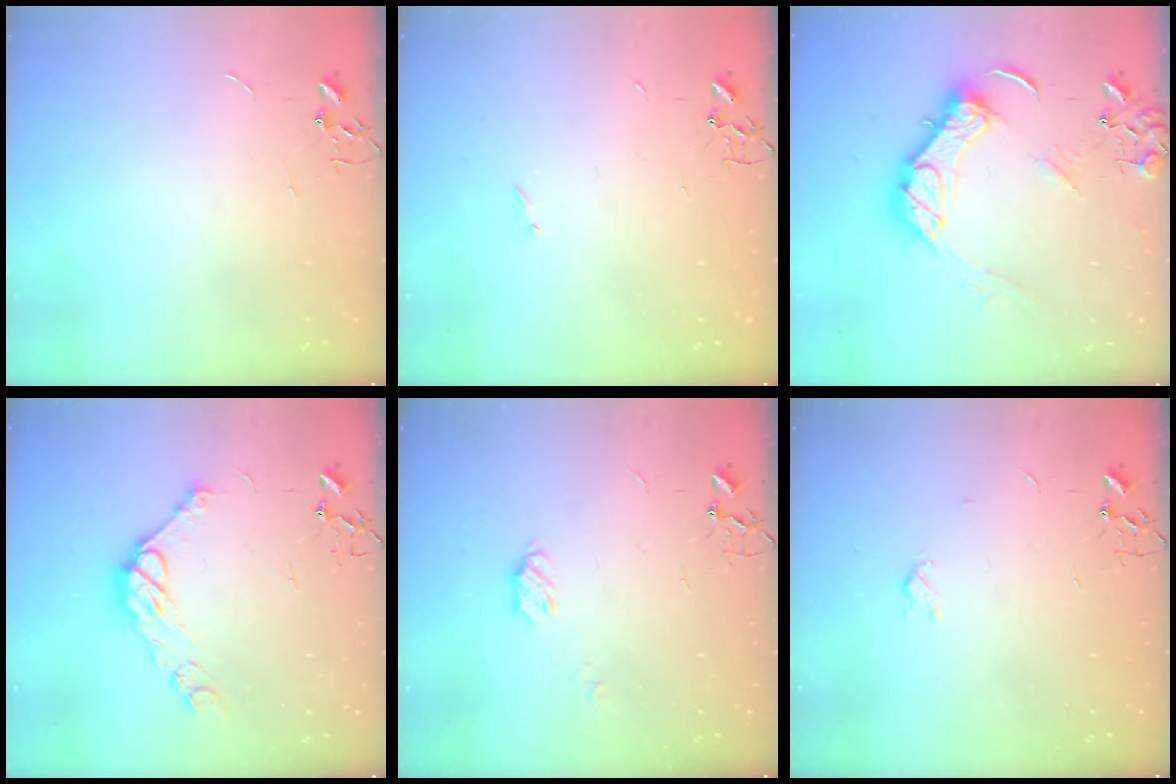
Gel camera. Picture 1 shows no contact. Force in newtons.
{"total": 0.8, "press": 0.8, "slide": 0.2}
{"total": 15.7, "press": 15.5, "slide": 2.2}
{"total": 11.4, "press": 11.3, "slide": 0.7}
{"total": 5.0, "press": 4.9, "slide": 0.4}
{"total": 3.0, "press": 3.0, "slide": 0.6}